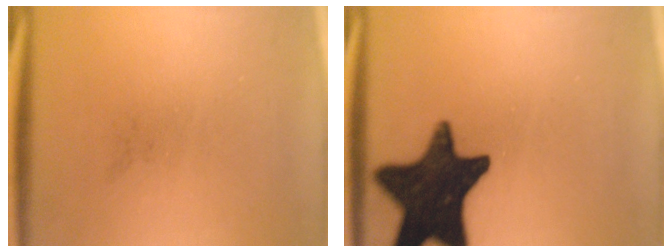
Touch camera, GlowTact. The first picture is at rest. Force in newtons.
{"total": 18.1}